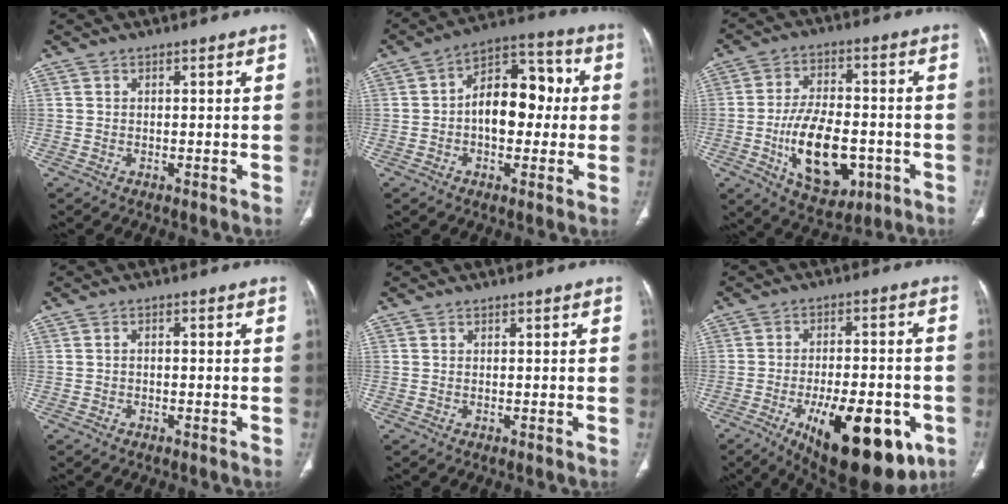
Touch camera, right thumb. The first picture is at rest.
{"total": 13.0, "force": [0.0, 8.1, 10.1], "torque": [-0.121, 0.034, -0.008]}
{"total": 15.7, "force": [-4.3, 8.6, 12.4], "torque": [-0.192, 0.012, -0.061]}
{"total": 0.8, "force": [-0.3, 0.5, 0.5], "torque": [-0.008, 0.004, -0.008]}
{"total": 0.0}
{"total": 21.0, "force": [-8.7, 8.9, 16.9], "torque": [-0.209, 0.016, -0.112]}